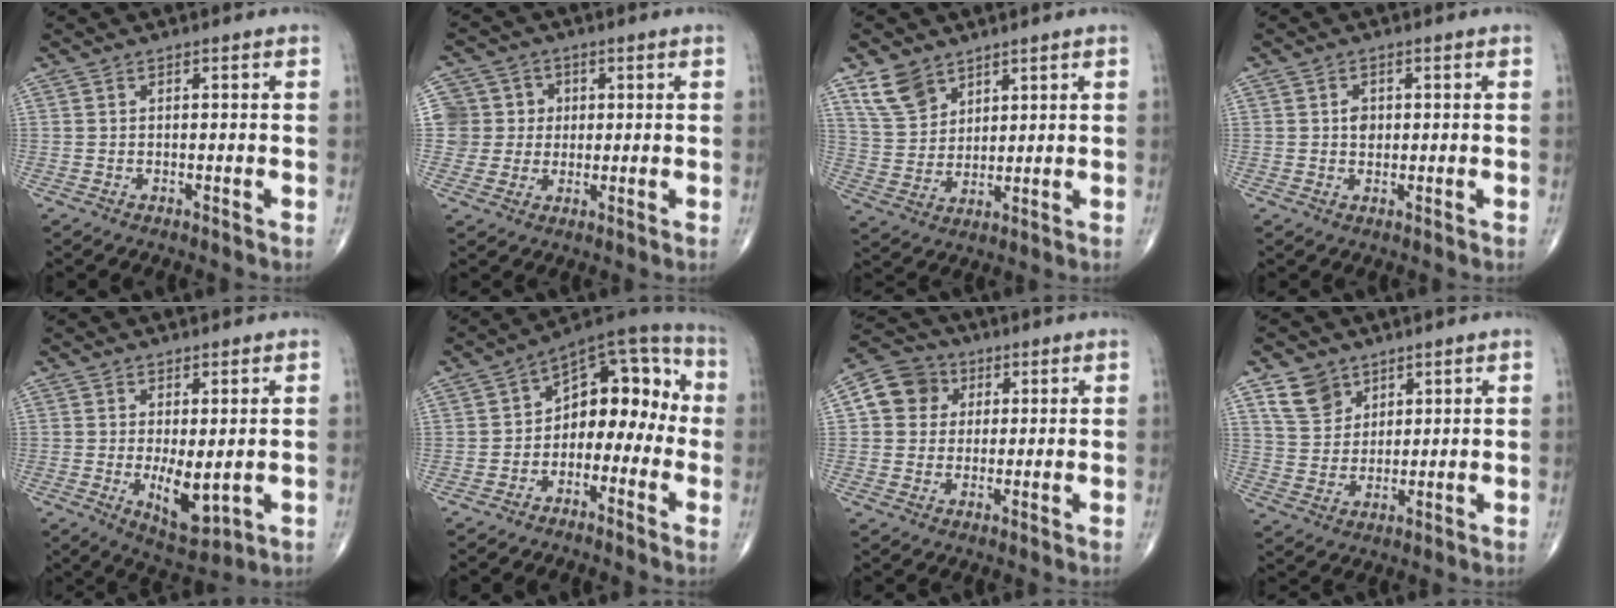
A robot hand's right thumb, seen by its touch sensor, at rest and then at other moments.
{"total": 7.3, "force": [1.0, 7.2, 0.6], "torque": [0.028, 0.014, 0.012]}
{"total": 7.8, "force": [5.3, 4.9, 3.0], "torque": [-0.042, -0.024, 0.113]}
{"total": 2.2, "force": [0.3, 1.7, 1.3], "torque": [-0.011, 0.001, 0.004]}
{"total": 6.5, "force": [-0.4, 2.6, 5.9], "torque": [-0.084, -0.019, 0.005]}
{"total": 13.1, "force": [-1.9, 8.5, 9.8], "torque": [-0.091, 0.058, -0.045]}
{"total": 8.5, "force": [2.1, 7.7, 2.9], "torque": [-0.032, 0.005, 0.027]}
{"total": 7.0, "force": [4.4, 5.0, 2.2], "torque": [-0.020, -0.024, 0.092]}